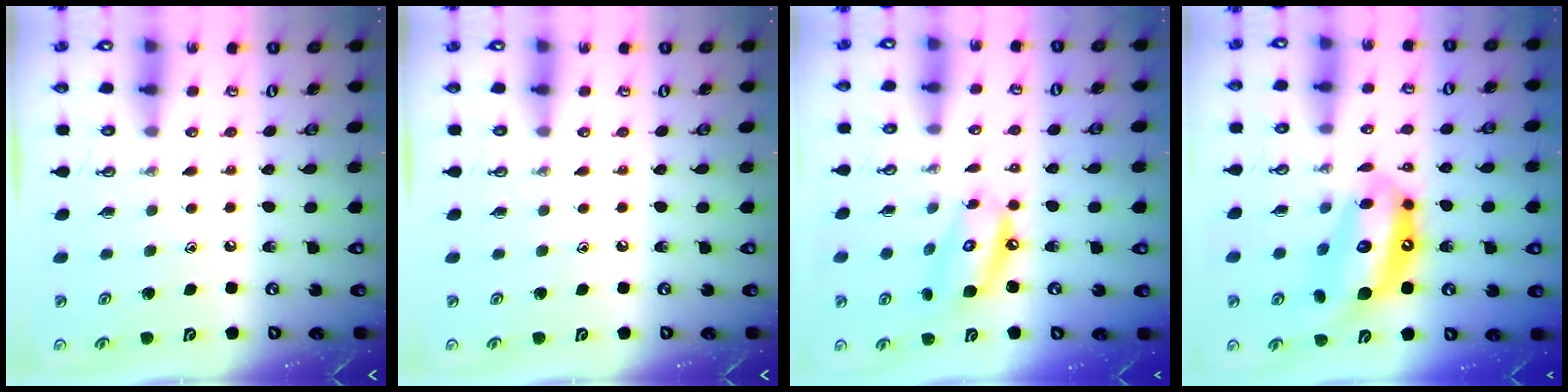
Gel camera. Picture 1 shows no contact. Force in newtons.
{"total": 0.0}
{"total": 10.2, "press": 10.1, "slide": 1.0}
{"total": 14.9, "press": 14.9, "slide": 1.2}